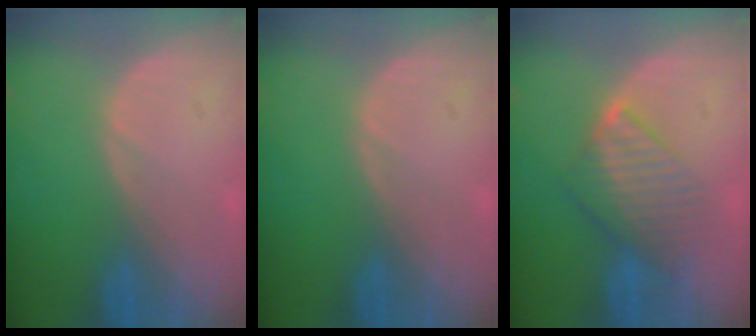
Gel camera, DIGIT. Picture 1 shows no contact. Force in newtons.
{"total": 0.0}
{"total": 6.5, "press": 6.5, "slide": 0.7}